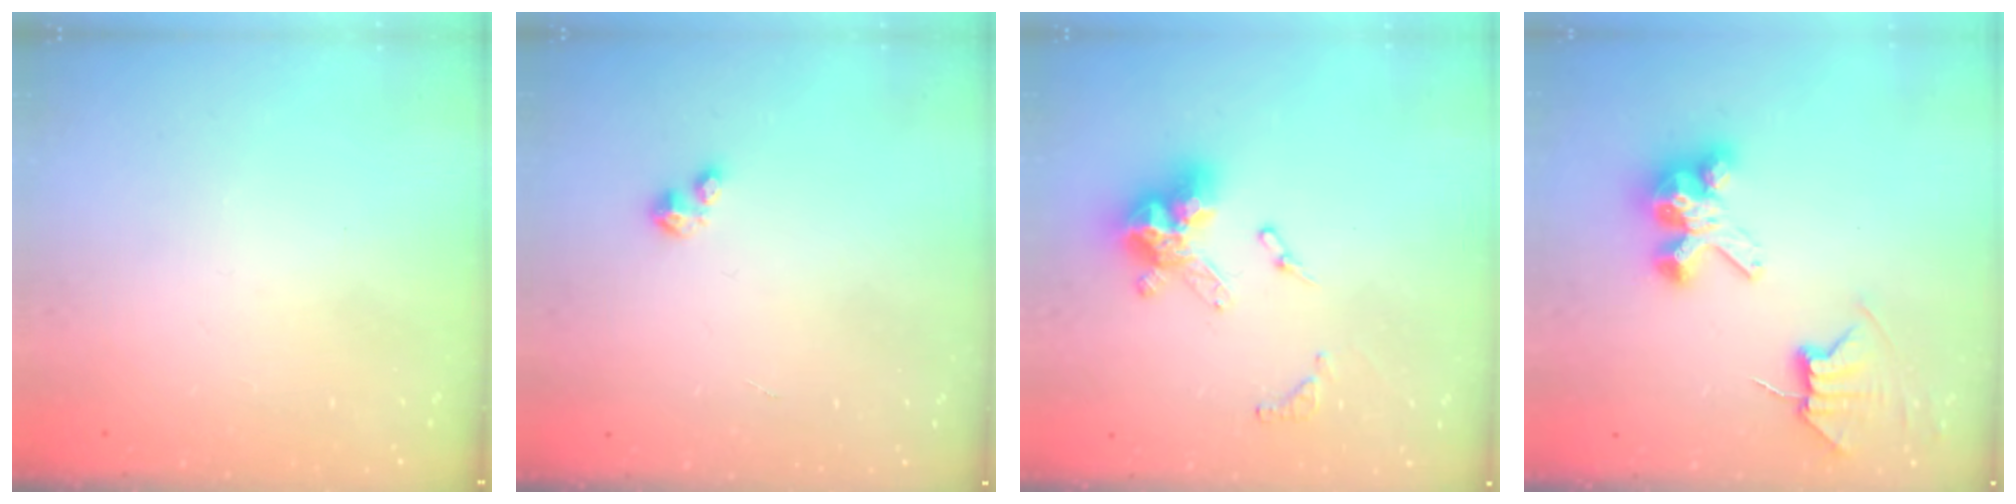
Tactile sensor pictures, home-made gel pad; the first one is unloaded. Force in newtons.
{"total": 2.1, "press": 2.0, "slide": 0.5}
{"total": 13.5, "press": 13.4, "slide": 1.3}
{"total": 7.8, "press": 7.7, "slide": 0.6}